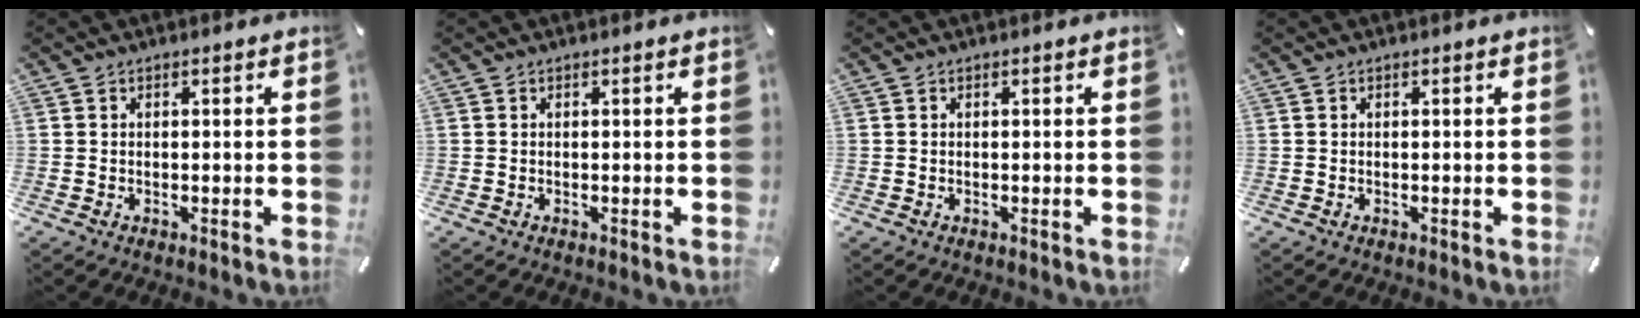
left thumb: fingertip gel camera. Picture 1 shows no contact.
{"total": 0.0}
{"total": 0.0}
{"total": 0.0}